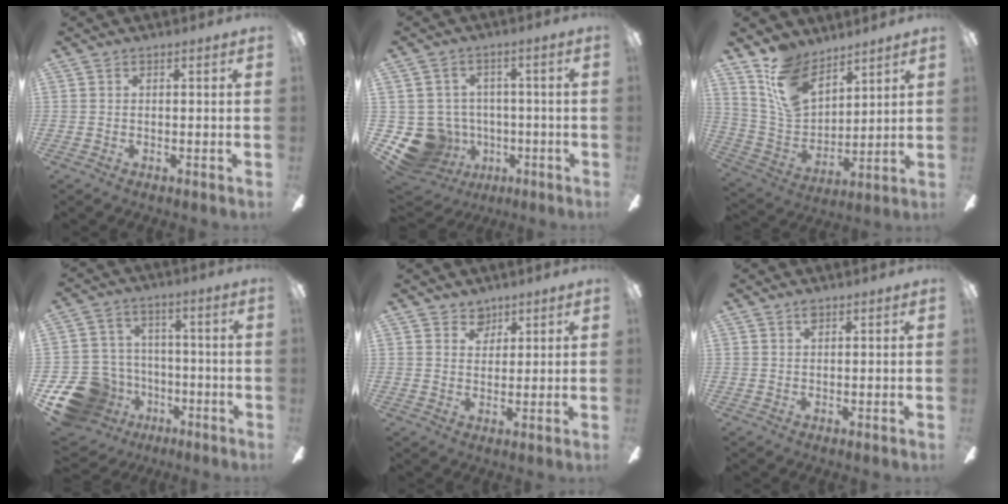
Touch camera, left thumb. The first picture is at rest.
{"total": 12.9, "force": [-4.5, 11.0, 4.9], "torque": [-0.134, 0.024, -0.067]}
{"total": 14.1, "force": [9.9, 8.1, 6.1], "torque": [-0.138, -0.043, 0.196]}
{"total": 15.5, "force": [-7.4, 12.2, 6.1], "torque": [-0.151, 0.048, -0.112]}
{"total": 4.5, "force": [3.4, 2.9, 0.4], "torque": [0.002, -0.015, 0.059]}
{"total": 1.4, "force": [1.0, 0.6, 0.7], "torque": [-0.009, -0.001, 0.016]}